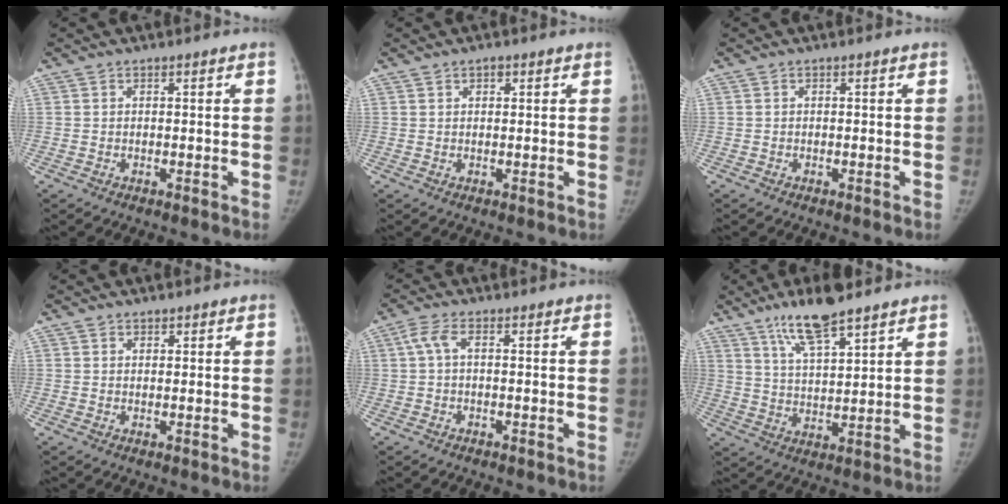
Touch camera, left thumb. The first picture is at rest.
{"total": 1.4, "force": [0.9, 0.8, 0.8], "torque": [-0.005, -0.003, 0.012]}
{"total": 0.0}
{"total": 1.2, "force": [0.9, 0.7, 0.2], "torque": [0.009, -0.006, 0.011]}
{"total": 3.0, "force": [0.4, 1.1, 2.8], "torque": [-0.070, 0.011, 0.006]}
{"total": 11.1, "force": [7.9, 2.5, 7.3], "torque": [-0.122, -0.040, 0.148]}